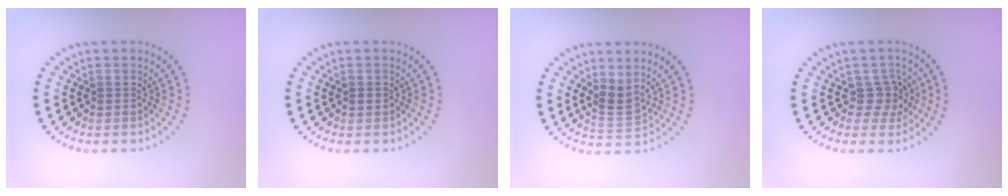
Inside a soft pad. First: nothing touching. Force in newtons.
{"total": 0.5, "press": 0.5, "slide": 0.1}
{"total": 2.3, "press": 1.6, "slide": 1.6}
{"total": 2.3, "press": 1.8, "slide": 1.4}